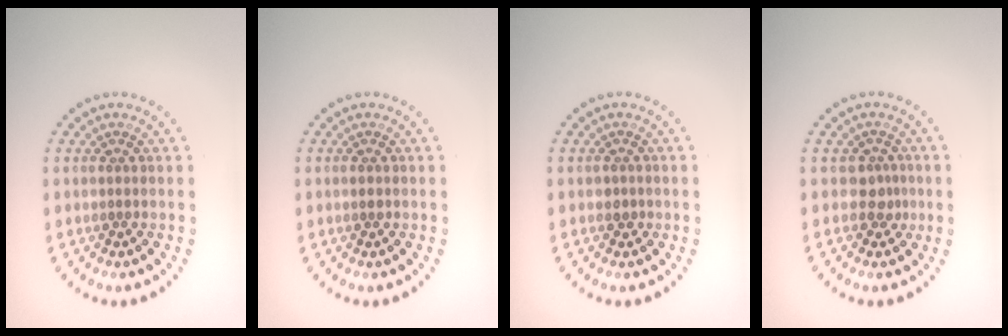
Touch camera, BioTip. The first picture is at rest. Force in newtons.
{"total": 0.7, "press": 0.7, "slide": 0.1}
{"total": 0.9, "press": 0.8, "slide": 0.4}
{"total": 1.7, "press": 1.2, "slide": 1.2}